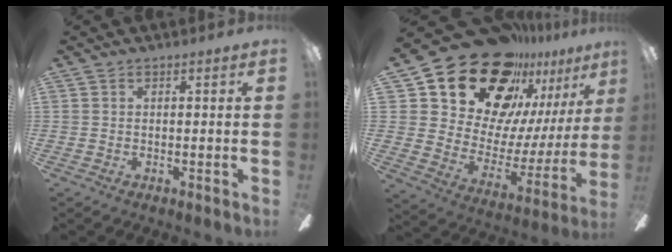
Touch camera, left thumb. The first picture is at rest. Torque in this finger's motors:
{"motor_torque": [0.39, 1.22, 1.35, -1.42, 0.14]}